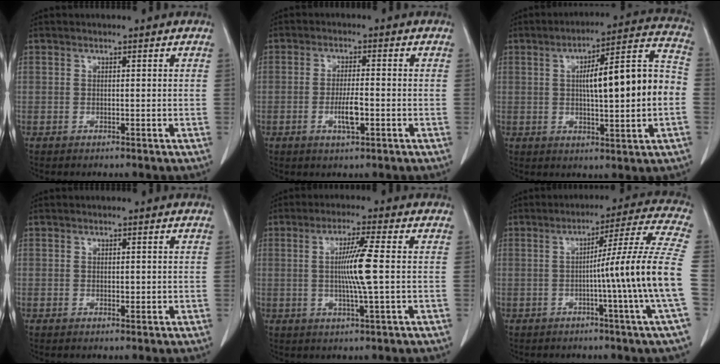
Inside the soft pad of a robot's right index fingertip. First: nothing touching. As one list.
[{"total": 4.2, "force": [-1.2, 0.8, 3.9], "torque": [-0.076, -0.002, -0.018]}, {"total": 16.0, "force": [-0.2, 2.0, 15.8], "torque": [-0.234, 0.030, -0.003]}, {"total": 0.9, "force": [0.2, 0.6, 0.7], "torque": [-0.006, 0.000, 0.006]}, {"total": 7.3, "force": [0.2, -0.8, 7.2], "torque": [-0.134, -0.006, 0.003]}, {"total": 15.3, "force": [-2.5, -3.3, 14.7], "torque": [-0.201, -0.005, -0.044]}]